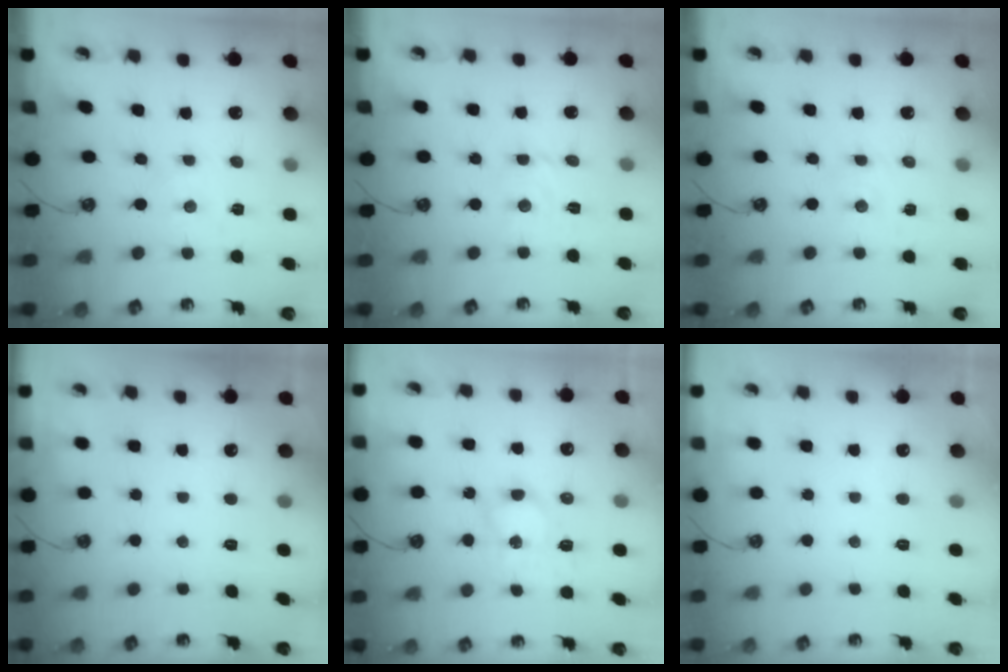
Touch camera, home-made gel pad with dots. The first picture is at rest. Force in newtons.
{"total": 4.6, "press": 4.6, "slide": 0.1}
{"total": 2.1, "press": 2.0, "slide": 0.3}
{"total": 0.0}
{"total": 7.8, "press": 7.7, "slide": 0.5}
{"total": 0.0}